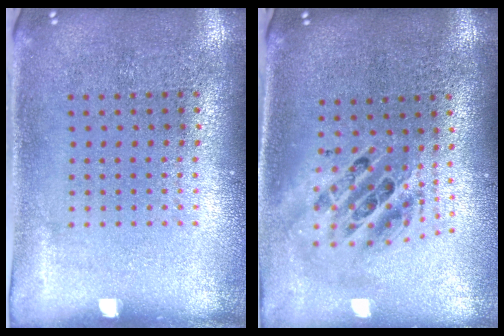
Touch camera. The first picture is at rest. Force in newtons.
{"total": 2.0, "press": 1.6, "slide": 1.2}